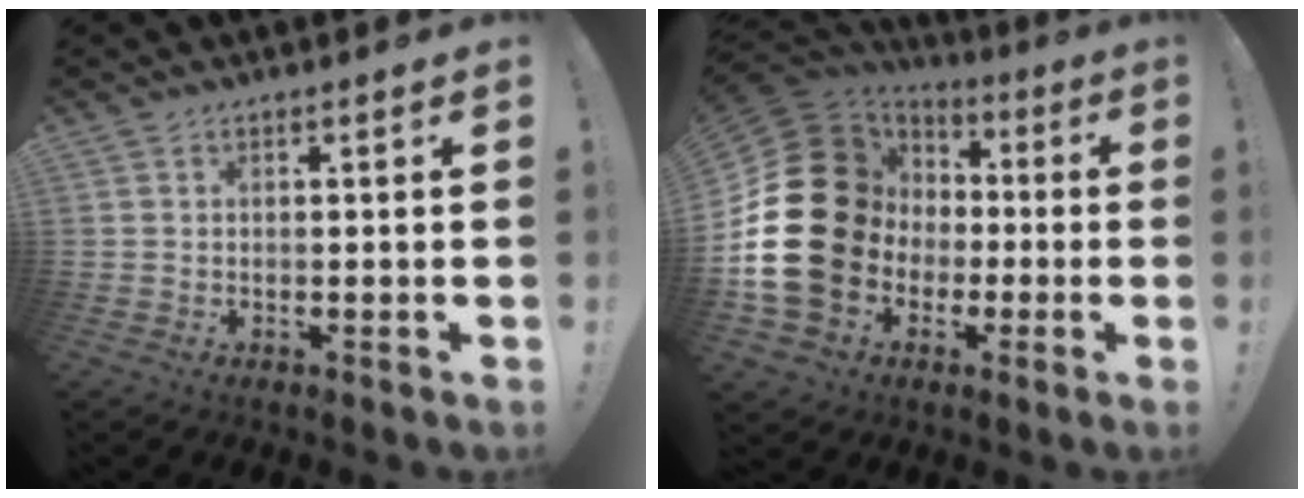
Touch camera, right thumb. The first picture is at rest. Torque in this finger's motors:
{"motor_torque": [2.41, 2.60, 2.07, -0.70, 0.71]}